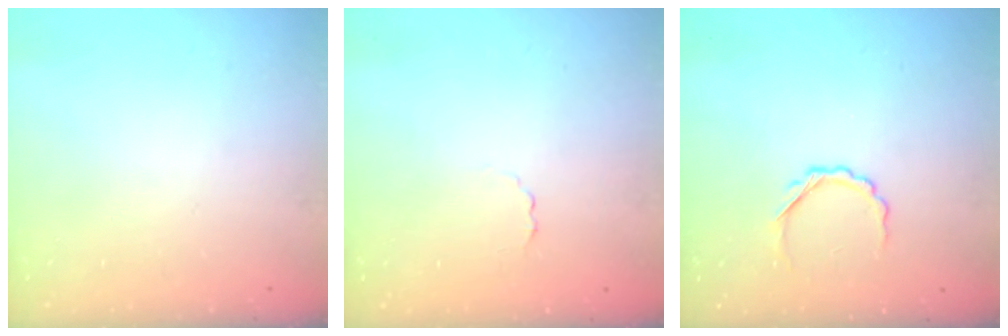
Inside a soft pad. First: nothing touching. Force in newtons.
{"total": 1.4, "press": 1.3, "slide": 0.4}
{"total": 3.7, "press": 3.6, "slide": 0.7}